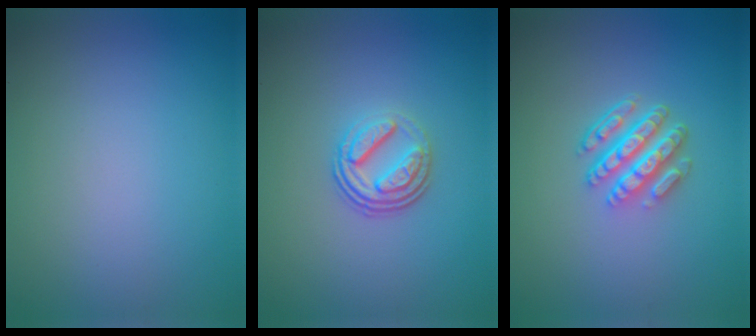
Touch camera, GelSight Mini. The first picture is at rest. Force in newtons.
{"total": 3.6, "press": 2.5, "slide": 2.5}
{"total": 4.8, "press": 3.5, "slide": 3.3}